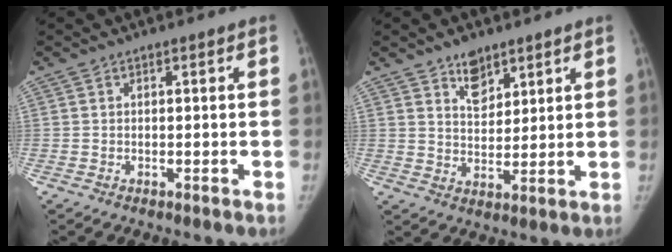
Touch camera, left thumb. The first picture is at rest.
{"total": 6.1, "force": [4.2, 3.4, 2.7], "torque": [-0.019, -0.032, 0.076]}